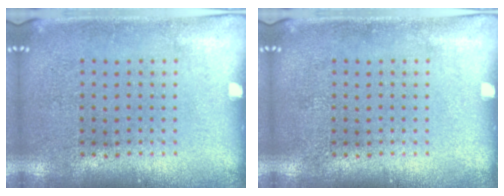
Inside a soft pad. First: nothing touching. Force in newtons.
{"total": 0.0}